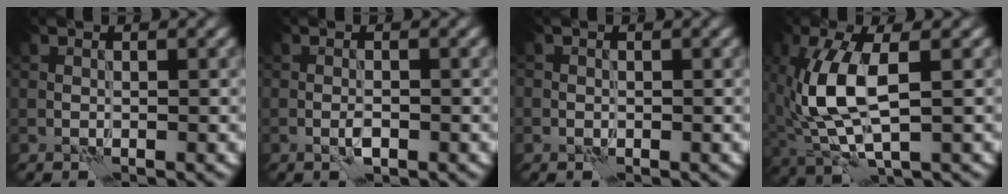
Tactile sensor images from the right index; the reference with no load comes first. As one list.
[{"total": 0.9, "force": [-0.4, 0.3, 0.8], "torque": [-0.017, 0.000, -0.009]}, {"total": 0.7, "force": [0.1, 0.6, -0.3], "torque": [0.010, -0.003, 0.000]}, {"total": 7.0, "force": [0.7, 3.0, 6.2], "torque": [-0.153, 0.002, 0.014]}]